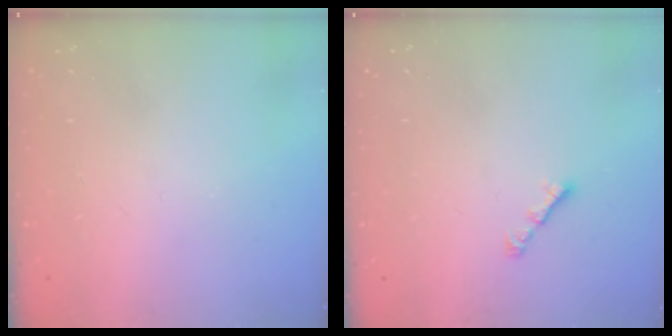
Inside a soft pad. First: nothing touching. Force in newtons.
{"total": 1.9, "press": 1.8, "slide": 0.6}